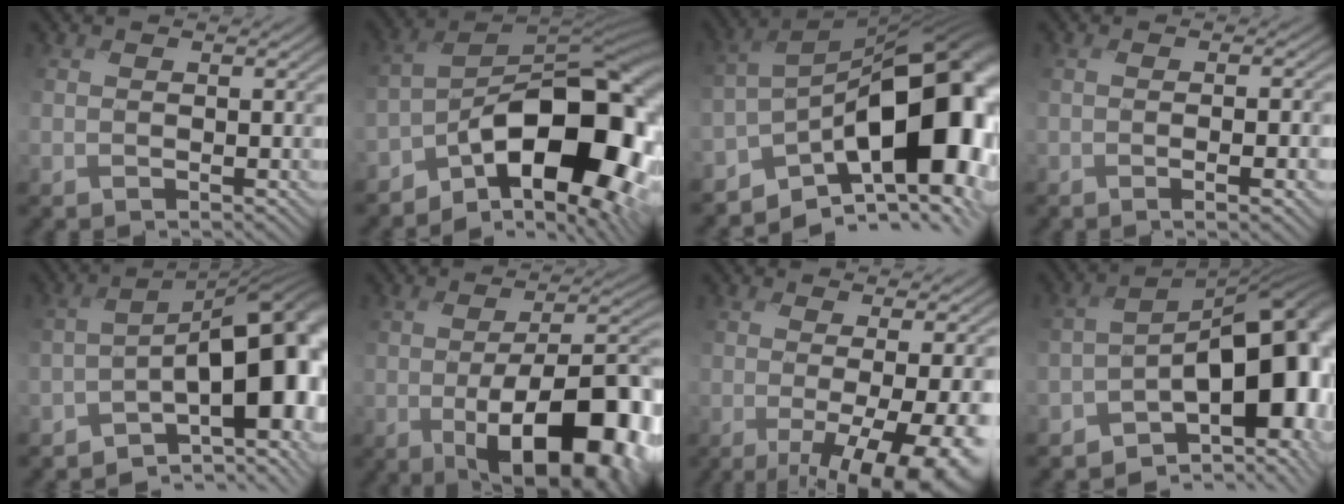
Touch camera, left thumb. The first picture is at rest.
{"total": 16.1, "force": [-6.8, 7.2, 12.7], "torque": [-0.152, 0.003, -0.127]}
{"total": 17.5, "force": [-6.3, 8.2, 14.0], "torque": [-0.193, -0.005, -0.103]}
{"total": 2.7, "force": [-0.7, -0.1, 2.6], "torque": [-0.043, 0.007, -0.008]}
{"total": 14.4, "force": [-4.7, 5.4, 12.5], "torque": [-0.164, -0.004, -0.072]}
{"total": 14.4, "force": [-4.1, 6.0, 12.4], "torque": [-0.185, -0.025, -0.055]}
{"total": 9.1, "force": [-1.9, 1.4, 8.8], "torque": [-0.124, -0.004, -0.013]}
{"total": 15.8, "force": [-5.3, 7.2, 13.0], "torque": [-0.165, -0.012, -0.071]}